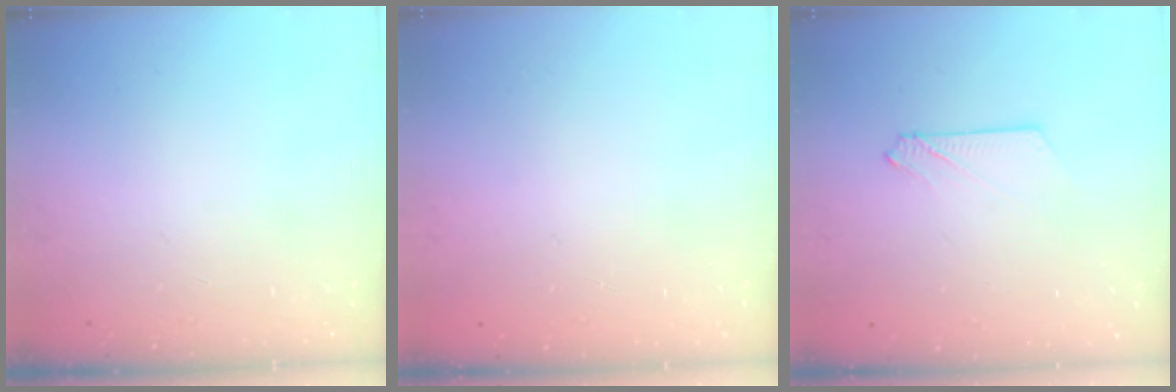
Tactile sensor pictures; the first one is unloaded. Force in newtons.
{"total": 0.0}
{"total": 2.6, "press": 2.6, "slide": 0.3}